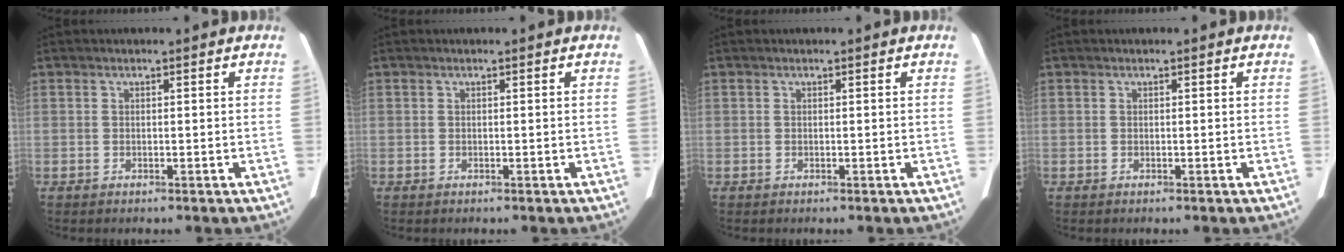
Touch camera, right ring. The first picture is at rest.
{"total": 0.0}
{"total": 0.0}
{"total": 0.0}